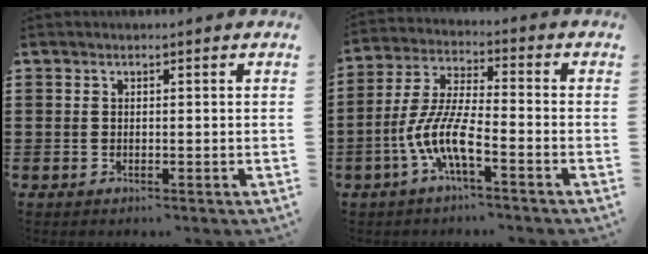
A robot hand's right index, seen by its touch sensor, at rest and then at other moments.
{"total": 8.4, "force": [-4.1, 1.7, 7.2], "torque": [-0.174, -0.015, -0.084]}